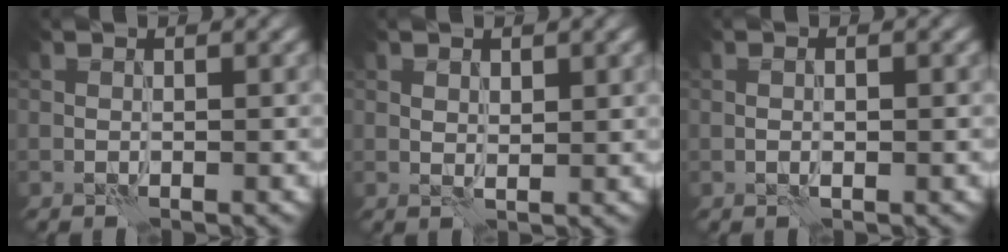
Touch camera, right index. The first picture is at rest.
{"total": 1.2, "force": [0.7, 0.6, 0.7], "torque": [-0.012, -0.003, 0.016]}
{"total": 1.3, "force": [-0.1, 0.5, 1.2], "torque": [-0.021, 0.000, -0.002]}